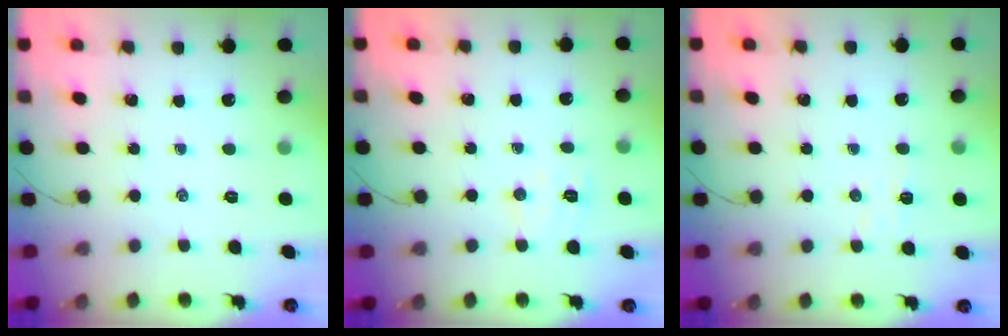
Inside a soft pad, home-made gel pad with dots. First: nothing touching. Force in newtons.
{"total": 6.2, "press": 6.1, "slide": 1.0}
{"total": 4.0, "press": 3.9, "slide": 0.6}